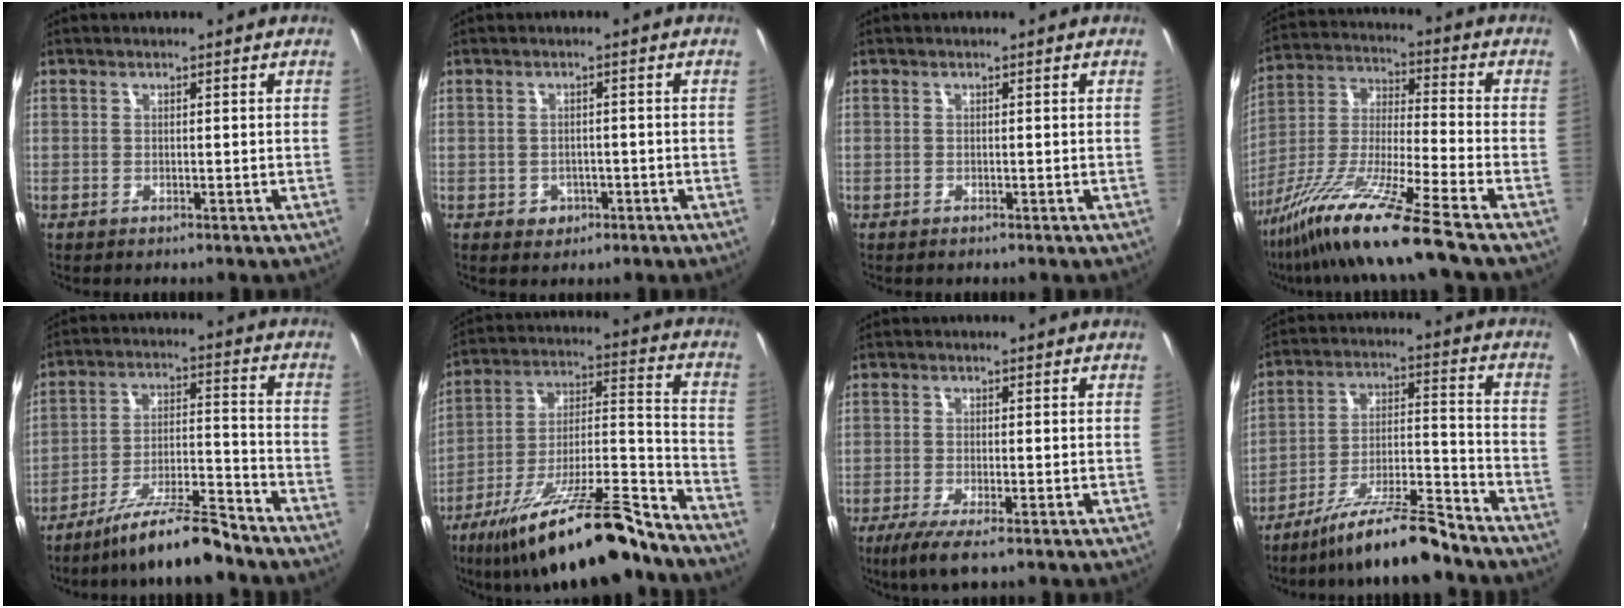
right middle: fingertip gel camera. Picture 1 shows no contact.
{"total": 3.2, "force": [-1.1, 2.8, 1.1], "torque": [-0.026, 0.002, -0.010]}
{"total": 0.0}
{"total": 17.0, "force": [-12.6, -1.2, 11.3], "torque": [-0.226, -0.027, -0.238]}
{"total": 12.4, "force": [-10.6, 0.8, 6.4], "torque": [-0.127, -0.003, -0.181]}
{"total": 24.0, "force": [-18.5, 4.0, 14.9], "torque": [-0.245, -0.023, -0.291]}
{"total": 4.7, "force": [-2.8, 0.4, 3.8], "torque": [-0.086, -0.020, -0.053]}
{"total": 14.0, "force": [-11.9, 0.8, 7.3], "torque": [-0.141, -0.006, -0.203]}